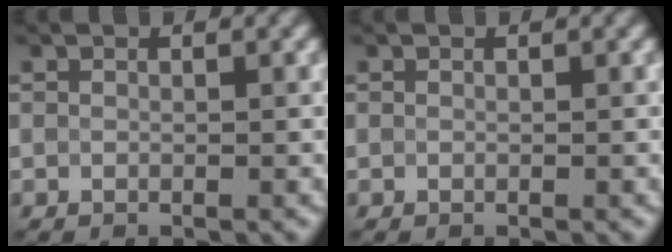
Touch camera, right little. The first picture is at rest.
{"total": 0.0}